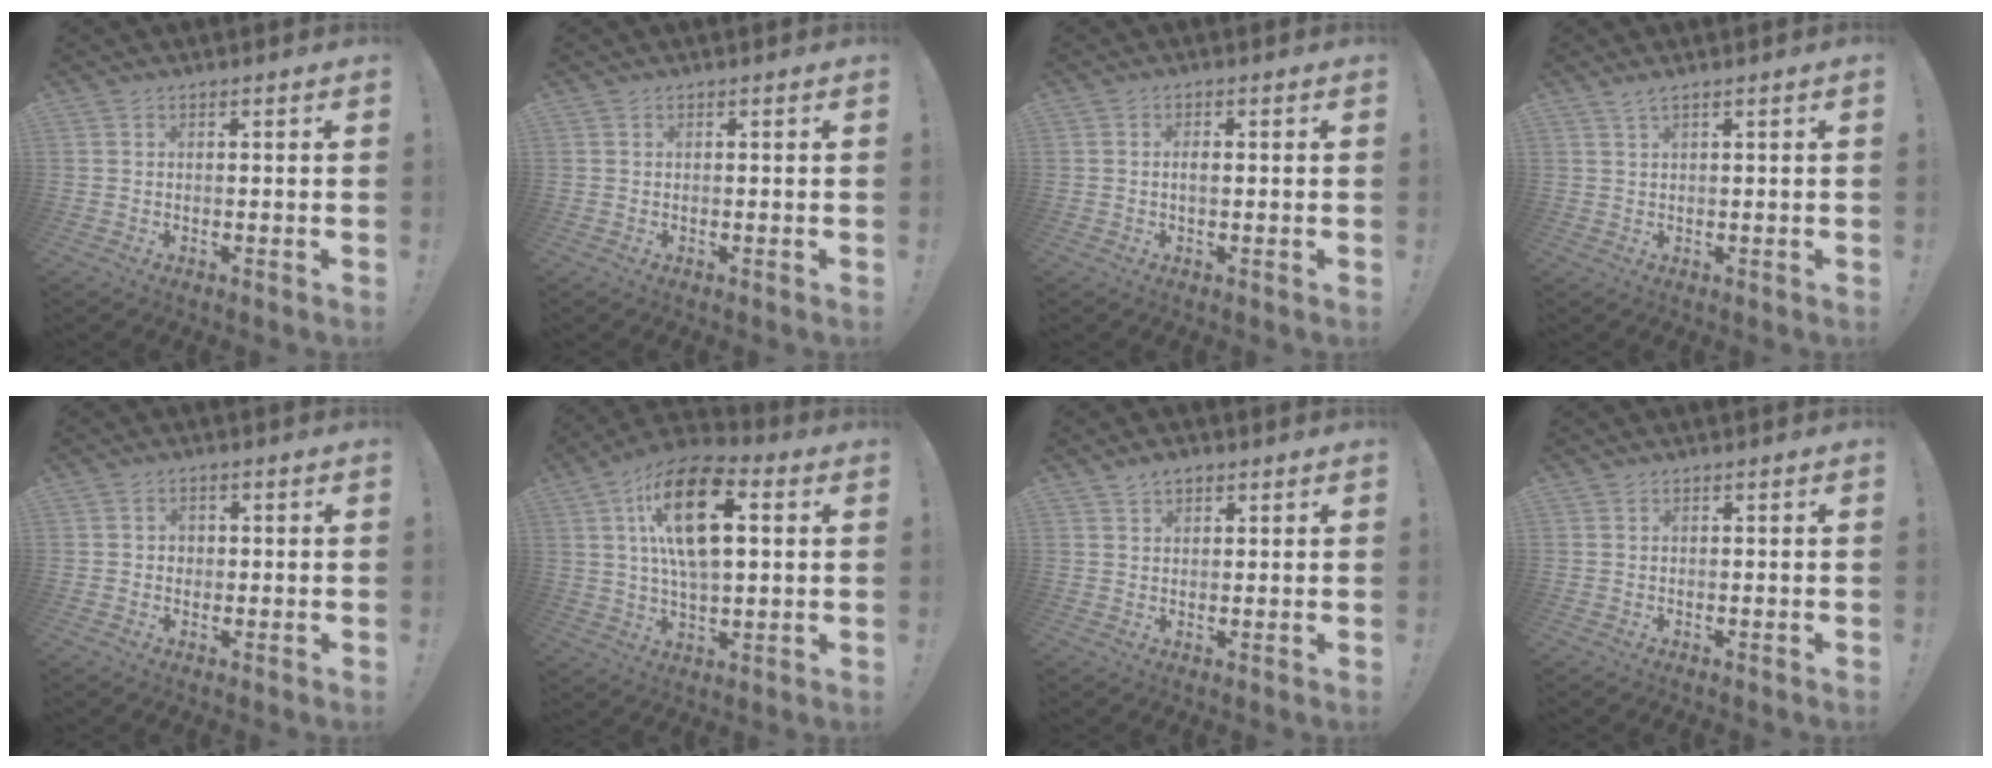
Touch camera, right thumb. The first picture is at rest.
{"total": 0.0}
{"total": 1.4, "force": [-0.1, 0.6, 1.3], "torque": [-0.018, 0.000, -0.004]}
{"total": 1.6, "force": [0.9, -0.2, 1.3], "torque": [-0.030, 0.000, 0.017]}
{"total": 1.9, "force": [-0.1, 1.8, 0.7], "torque": [-0.004, 0.000, -0.003]}
{"total": 18.8, "force": [5.4, 9.1, 15.5], "torque": [-0.259, 0.000, 0.085]}
{"total": 2.8, "force": [1.9, 1.8, 1.2], "torque": [-0.016, -0.005, 0.033]}
{"total": 0.0}